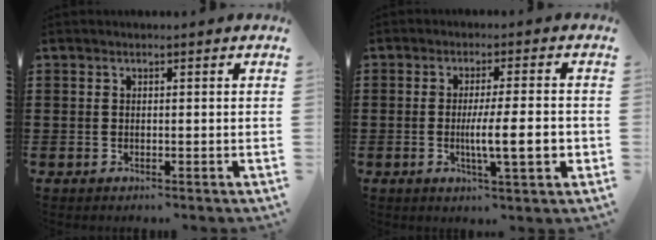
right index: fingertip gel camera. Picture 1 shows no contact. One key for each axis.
{"total": 8.6, "fx": -1.5, "fy": 1.4, "fz": 8.4, "tx": -0.138, "ty": -0.011, "tz": -0.027}